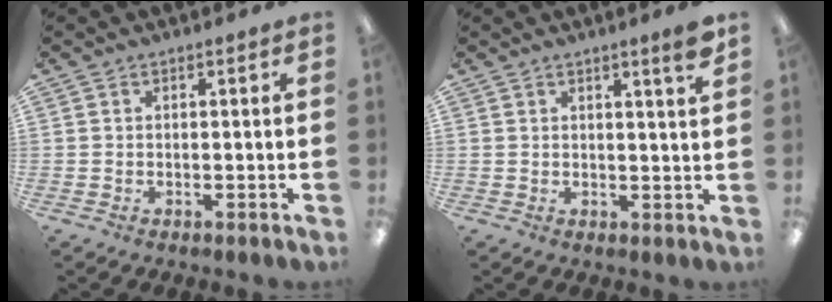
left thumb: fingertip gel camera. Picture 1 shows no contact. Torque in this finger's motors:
{"motor_torque": [0.18, -0.23, -0.06, 0.48, 0.06]}